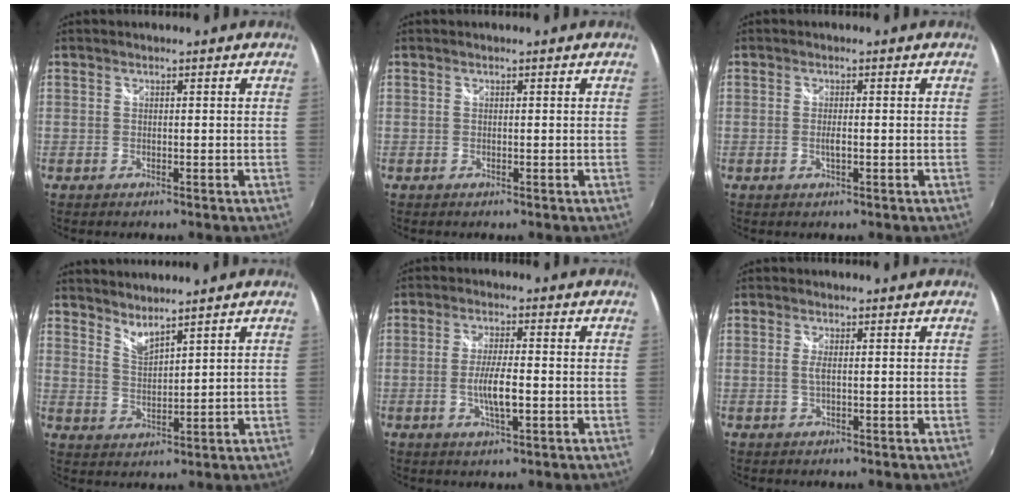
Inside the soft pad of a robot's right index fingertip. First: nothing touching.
{"total": 0.0}
{"total": 1.8, "force": [-0.4, 0.4, 1.7], "torque": [-0.032, -0.003, -0.007]}
{"total": 4.2, "force": [3.9, 0.2, 1.6], "torque": [-0.027, -0.006, 0.069]}
{"total": 5.9, "force": [-1.4, 1.1, 5.6], "torque": [-0.110, -0.005, -0.023]}
{"total": 1.4, "force": [0.1, 0.1, 1.4], "torque": [-0.028, -0.001, 0.000]}